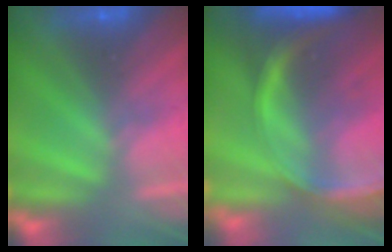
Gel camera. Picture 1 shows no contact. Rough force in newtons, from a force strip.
{"total": 7.4}